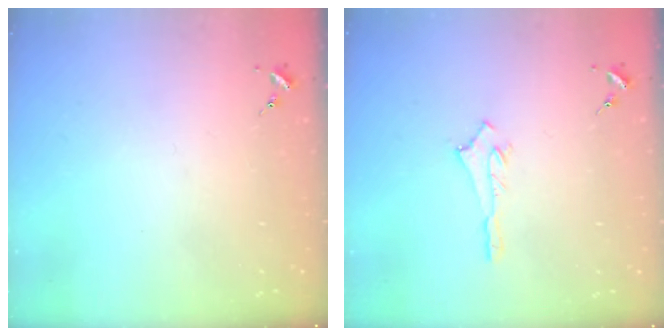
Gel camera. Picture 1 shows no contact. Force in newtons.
{"total": 3.0, "press": 3.0, "slide": 0.2}